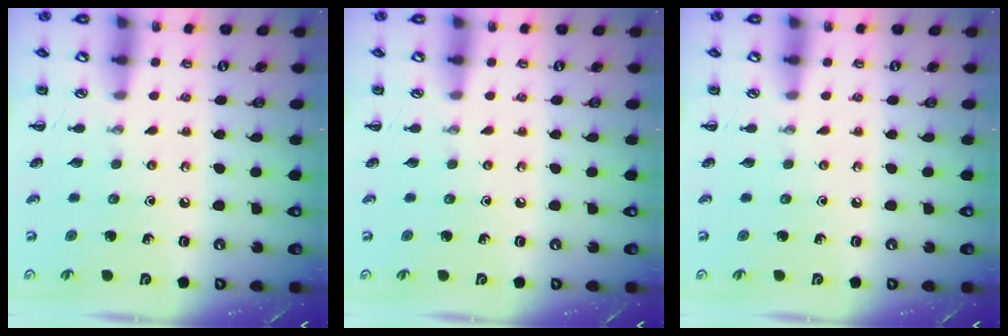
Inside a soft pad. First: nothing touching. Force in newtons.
{"total": 0.0}
{"total": 0.0}